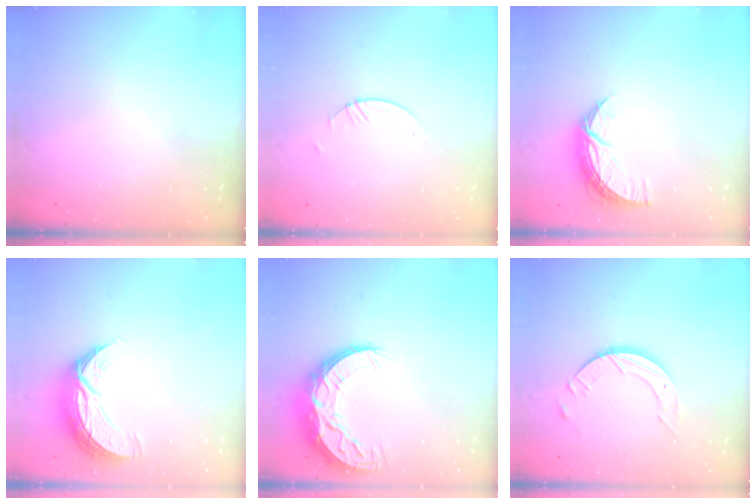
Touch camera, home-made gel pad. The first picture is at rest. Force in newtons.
{"total": 0.8, "press": 0.8, "slide": 0.2}
{"total": 9.7, "press": 9.7, "slide": 0.4}
{"total": 10.3, "press": 10.2, "slide": 0.7}
{"total": 13.1, "press": 13.1, "slide": 0.6}
{"total": 9.0, "press": 9.0, "slide": 0.8}